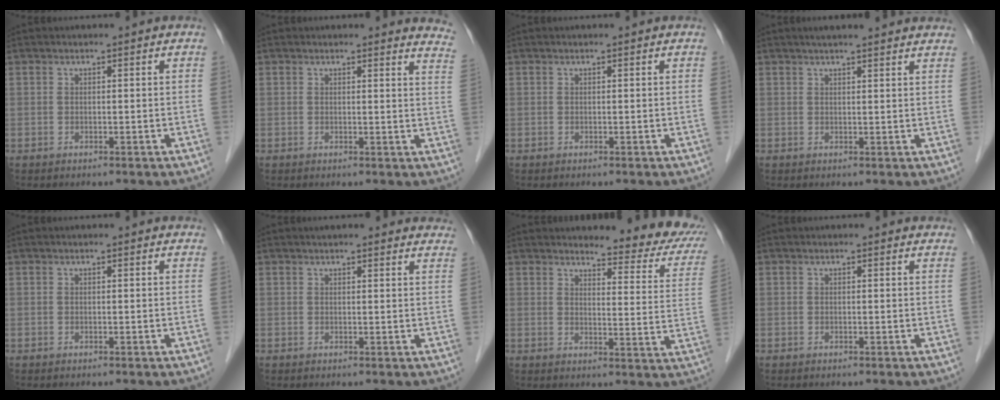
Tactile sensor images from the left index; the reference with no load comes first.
{"total": 7.5, "force": [7.4, 0.8, 0.6], "torque": [0.025, -0.046, 0.040]}
{"total": 0.0}
{"total": 9.5, "force": [8.2, 0.9, 4.7], "torque": [-0.059, 0.027, 0.093]}
{"total": 1.4, "force": [1.3, 0.2, 0.4], "torque": [-0.014, 0.007, 0.010]}
{"total": 11.4, "force": [10.3, 2.2, 4.3], "torque": [-0.037, 0.021, 0.109]}
{"total": 12.9, "force": [11.7, 2.4, 4.8], "torque": [-0.033, -0.047, 0.112]}
{"total": 2.1, "force": [2.0, 0.5, 0.4], "torque": [-0.013, 0.000, 0.011]}